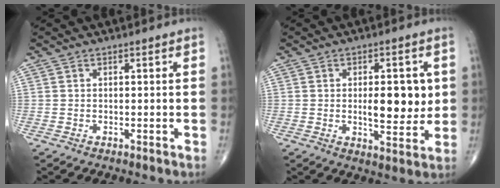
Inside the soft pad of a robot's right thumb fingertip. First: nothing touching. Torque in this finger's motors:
{"motor_torque": [0.06, 0.07, 0.04, 0.04, 0.18]}